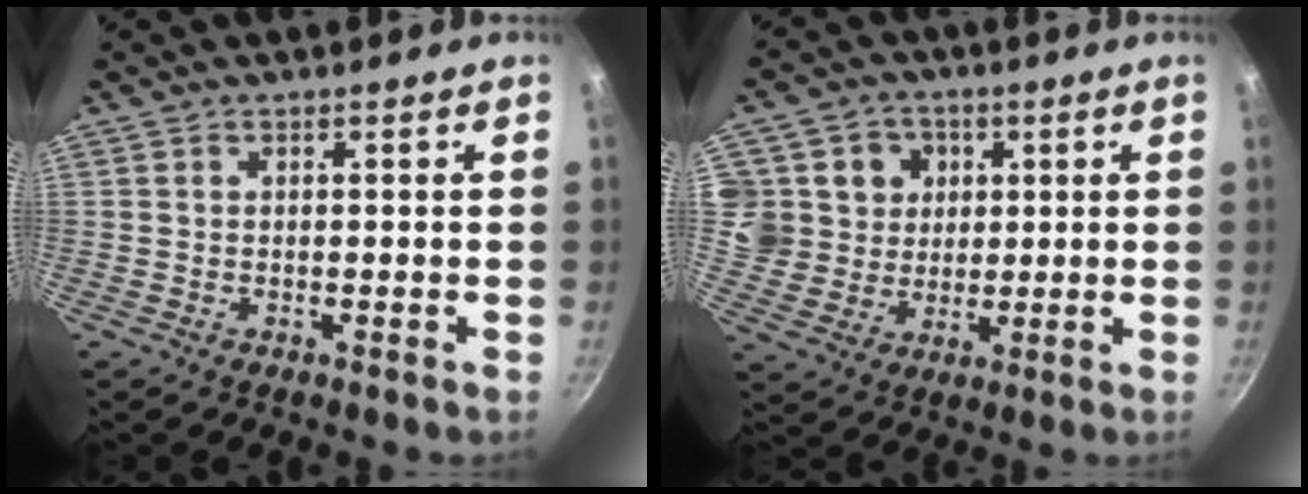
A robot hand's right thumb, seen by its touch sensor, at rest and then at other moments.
{"total": 10.7, "force": [2.7, 10.0, 2.6], "torque": [-0.003, -0.003, 0.046]}